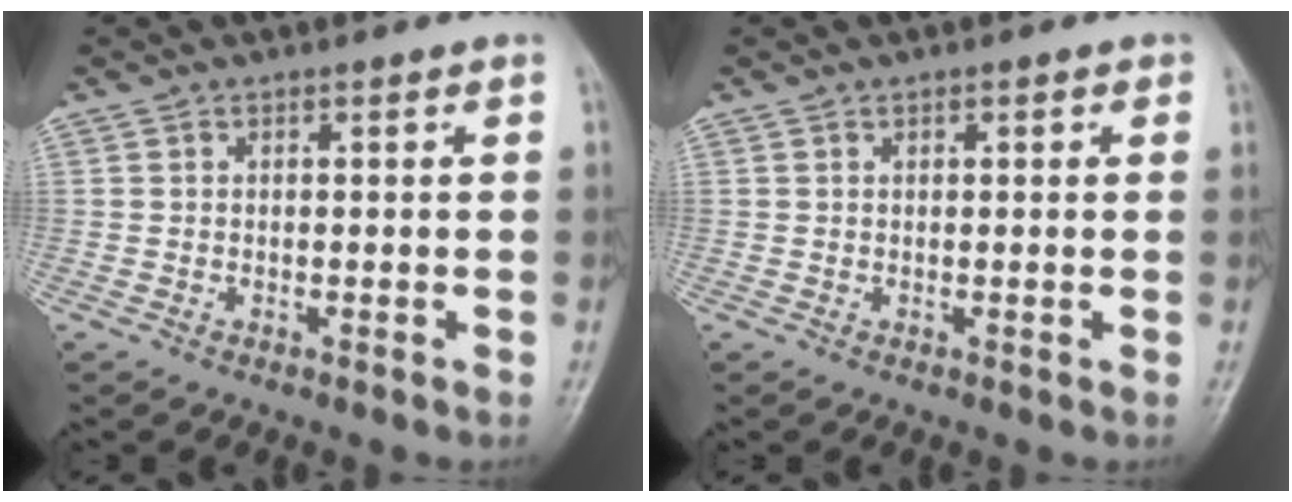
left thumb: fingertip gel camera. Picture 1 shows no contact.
{"total": 1.4, "force": [0.6, 0.7, 1.0], "torque": [-0.010, 0.001, 0.006]}